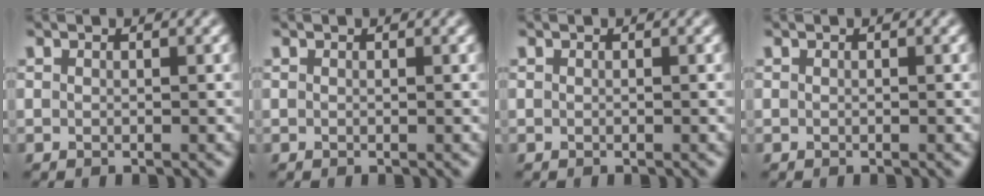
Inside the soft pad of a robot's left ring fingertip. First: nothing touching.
{"total": 0.0}
{"total": 0.0}
{"total": 0.0}